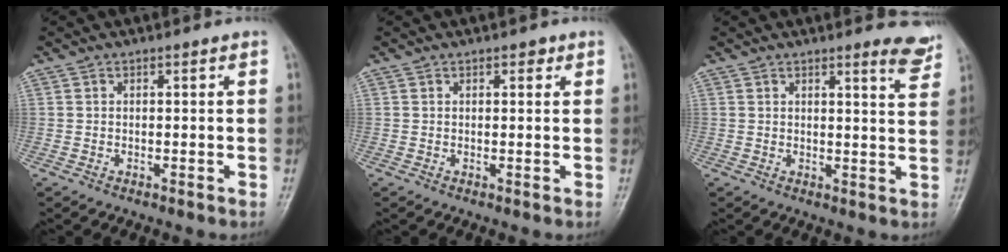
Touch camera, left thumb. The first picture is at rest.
{"total": 1.4, "force": [0.9, 0.7, 0.8], "torque": [-0.002, -0.002, 0.008]}
{"total": 4.8, "force": [4.0, 0.6, 2.7], "torque": [-0.024, -0.033, 0.037]}